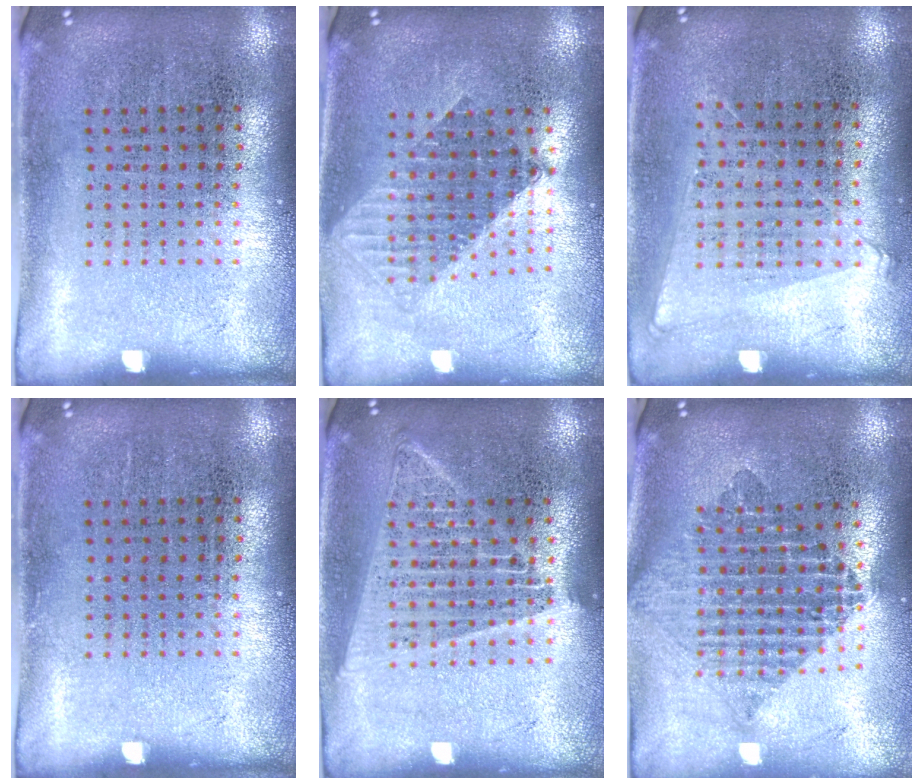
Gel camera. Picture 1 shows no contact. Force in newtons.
{"total": 1.6, "press": 1.3, "slide": 1.0}
{"total": 1.0, "press": 0.9, "slide": 0.5}
{"total": 0.0}
{"total": 1.5, "press": 1.4, "slide": 0.7}
{"total": 2.1, "press": 1.7, "slide": 1.2}